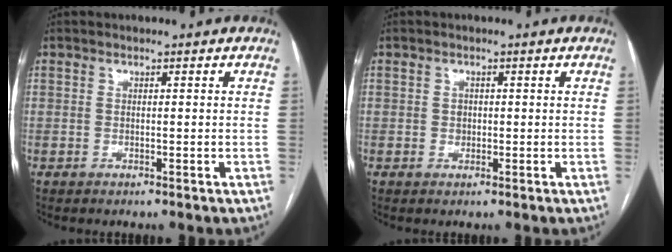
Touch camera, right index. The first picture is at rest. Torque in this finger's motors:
{"motor_torque": [0.25, 0.11, 0.00, 0.01]}